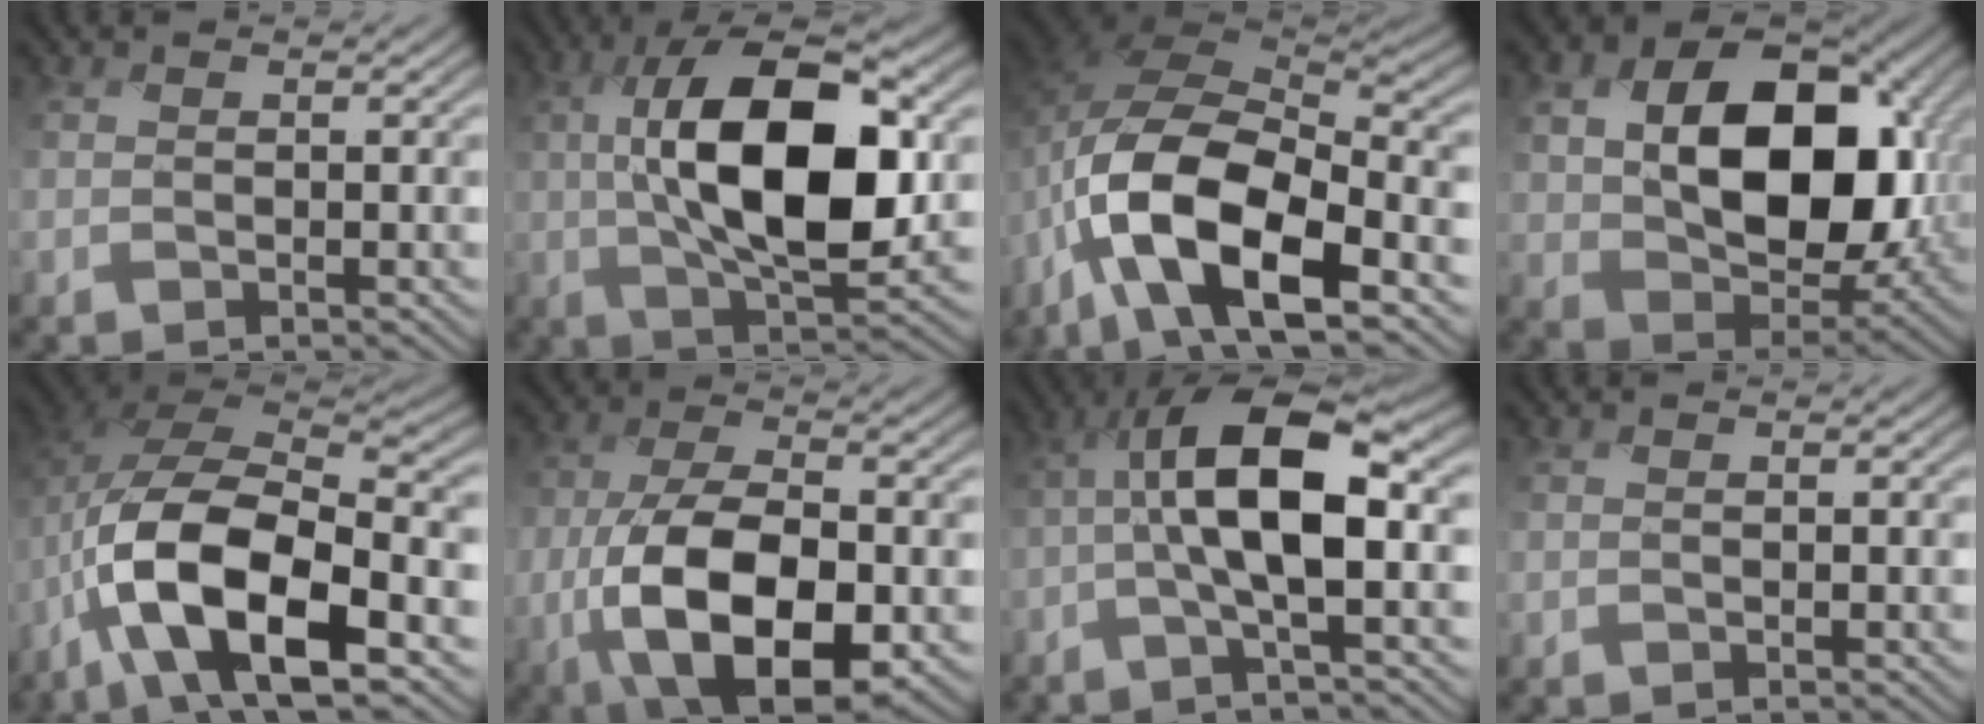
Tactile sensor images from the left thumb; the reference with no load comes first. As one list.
[{"total": 16.4, "force": [1.3, 7.3, 14.6], "torque": [-0.267, 0.012, 0.016]}, {"total": 16.5, "force": [-6.8, 8.2, 12.6], "torque": [-0.274, -0.031, -0.129]}, {"total": 16.6, "force": [2.6, 11.2, 12.0], "torque": [-0.207, -0.018, 0.063]}, {"total": 16.4, "force": [-5.4, 7.6, 13.5], "torque": [-0.272, -0.009, -0.102]}, {"total": 14.2, "force": [-3.9, 7.9, 11.1], "torque": [-0.244, -0.037, -0.066]}, {"total": 11.3, "force": [-0.8, 2.9, 10.9], "torque": [-0.177, 0.020, -0.030]}, {"total": 0.0}]